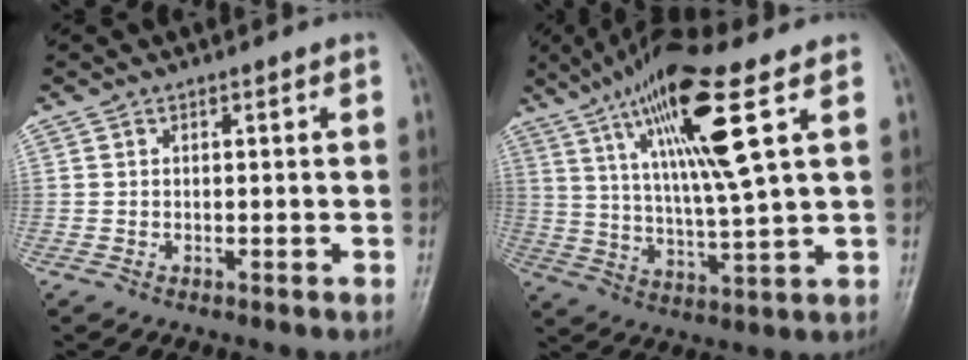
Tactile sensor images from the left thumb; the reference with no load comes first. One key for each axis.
{"total": 18.1, "fx": 8.1, "fy": 2.6, "fz": 16.0, "tx": -0.291, "ty": -0.019, "tz": 0.142}